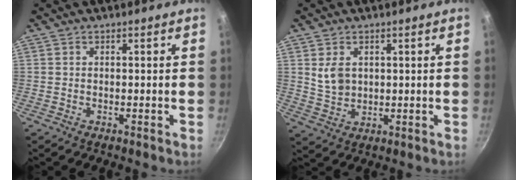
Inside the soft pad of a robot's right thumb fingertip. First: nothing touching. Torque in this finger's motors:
{"motor_torque": [-0.54, 0.57, 0.30, -0.29, 0.01]}